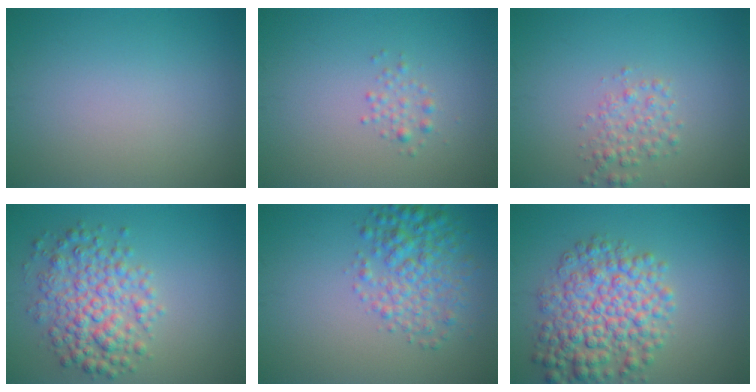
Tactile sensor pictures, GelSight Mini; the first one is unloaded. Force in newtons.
{"total": 1.2, "press": 1.2, "slide": 0.0}
{"total": 2.1, "press": 2.1, "slide": 0.0}
{"total": 5.4, "press": 5.4, "slide": 0.1}
{"total": 4.4, "press": 4.4, "slide": 0.1}
{"total": 7.3, "press": 7.3, "slide": 0.1}